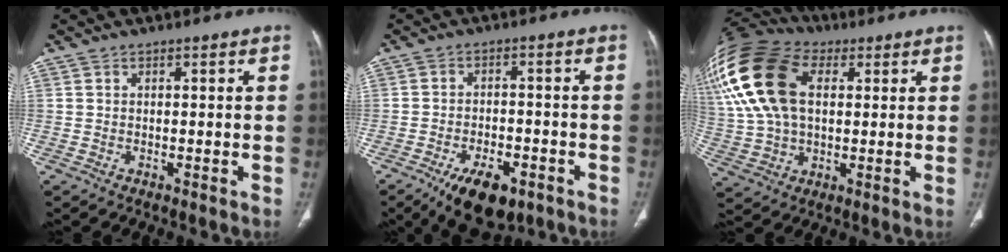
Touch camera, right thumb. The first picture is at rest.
{"total": 10.5, "force": [-6.3, 5.0, 6.7], "torque": [-0.089, 0.018, -0.092]}
{"total": 23.4, "force": [7.2, 14.4, 17.0], "torque": [-0.384, 0.027, 0.133]}